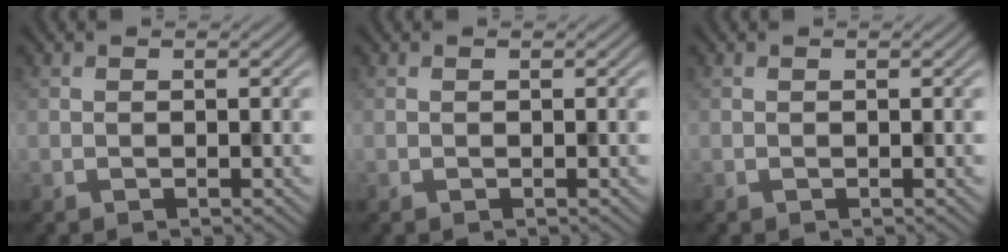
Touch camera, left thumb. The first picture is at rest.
{"total": 0.0}
{"total": 0.0}